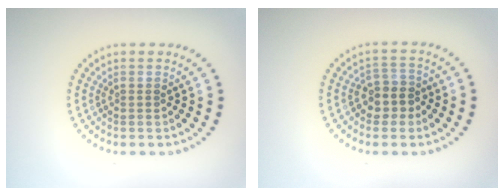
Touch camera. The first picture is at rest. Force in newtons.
{"total": 2.6, "press": 2.2, "slide": 1.3}